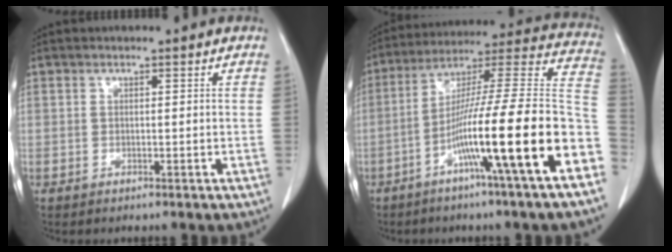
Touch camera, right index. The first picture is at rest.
{"total": 22.2, "force": [-9.3, -0.7, 20.2], "torque": [-0.277, -0.007, -0.161]}